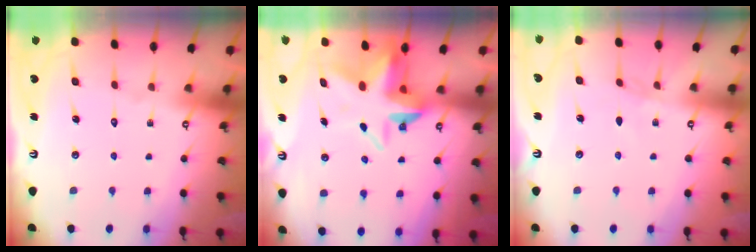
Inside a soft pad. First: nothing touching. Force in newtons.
{"total": 7.5, "press": 7.4, "slide": 1.2}
{"total": 2.9, "press": 2.9, "slide": 0.4}